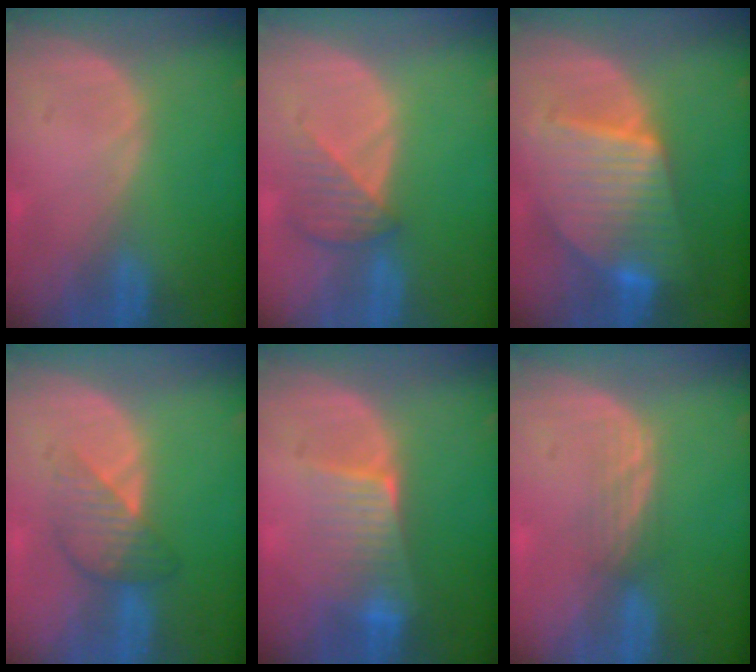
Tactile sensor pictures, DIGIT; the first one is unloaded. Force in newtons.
{"total": 3.9, "press": 3.6, "slide": 1.5}
{"total": 10.0, "press": 10.0, "slide": 0.7}
{"total": 4.3, "press": 4.3, "slide": 0.2}
{"total": 6.4, "press": 5.7, "slide": 2.8}
{"total": 2.3, "press": 2.2, "slide": 0.5}